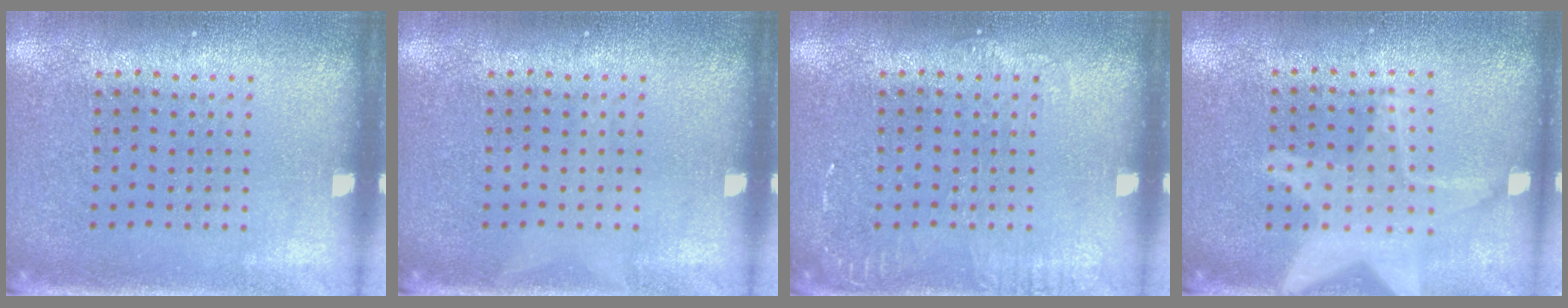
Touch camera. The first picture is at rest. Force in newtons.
{"total": 0.0}
{"total": 1.3, "press": 1.2, "slide": 0.2}
{"total": 2.6, "press": 2.6, "slide": 0.4}